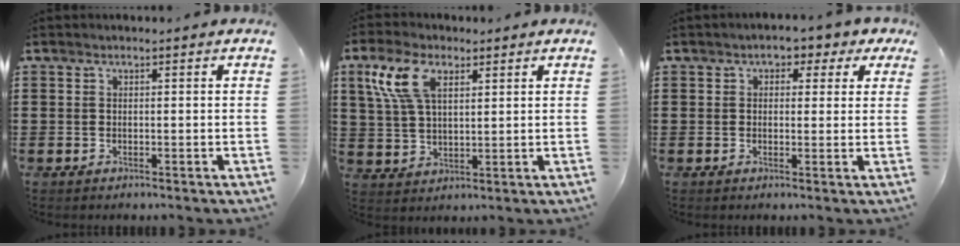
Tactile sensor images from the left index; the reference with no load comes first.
{"total": 9.0, "force": [4.5, 4.5, 6.4], "torque": [-0.147, 0.014, 0.082]}
{"total": 2.6, "force": [1.2, 1.8, 1.5], "torque": [-0.030, 0.007, 0.017]}